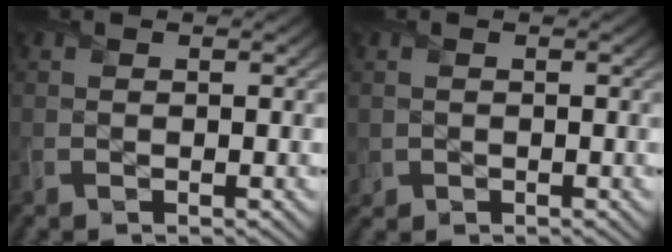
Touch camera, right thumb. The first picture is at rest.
{"total": 1.1, "force": [0.1, 1.1, 0.1], "torque": [-0.007, -0.008, 0.001]}